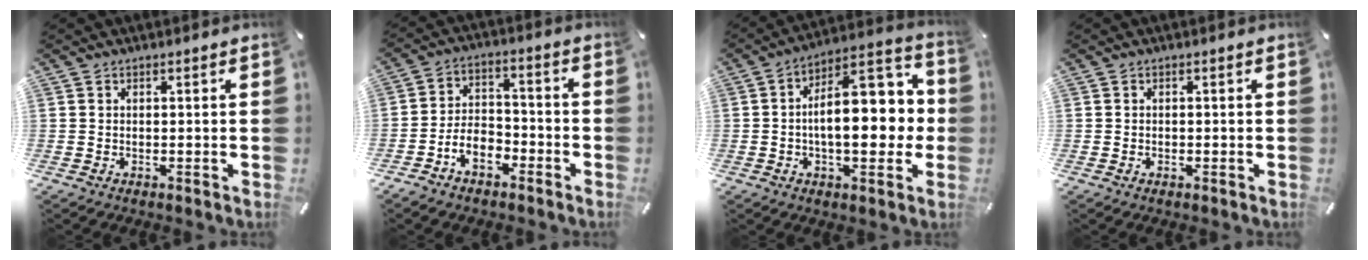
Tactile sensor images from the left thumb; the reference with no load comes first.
{"total": 8.0, "force": [-4.4, 5.2, 4.1], "torque": [-0.087, 0.023, -0.085]}
{"total": 16.6, "force": [0.1, 8.8, 14.0], "torque": [-0.188, -0.013, 0.000]}
{"total": 0.5, "force": [-0.2, 0.3, 0.3], "torque": [-0.006, 0.000, -0.004]}